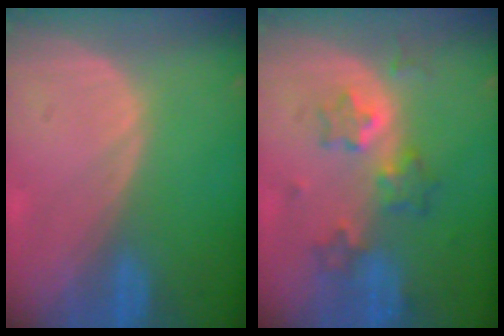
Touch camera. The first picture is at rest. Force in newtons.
{"total": 6.1, "press": 5.8, "slide": 1.8}